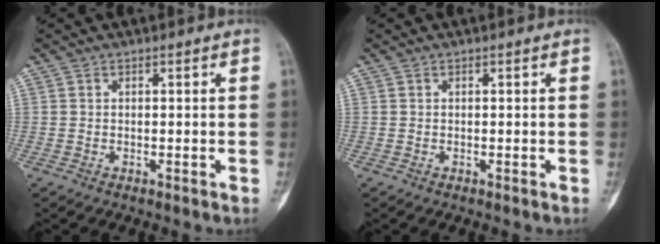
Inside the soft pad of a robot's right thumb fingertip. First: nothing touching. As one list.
[{"total": 0.0}]